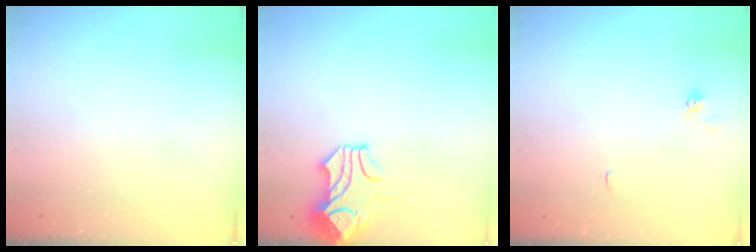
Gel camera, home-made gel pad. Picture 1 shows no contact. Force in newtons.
{"total": 1.5, "press": 0.8, "slide": 1.3}
{"total": 3.9, "press": 3.9, "slide": 0.3}